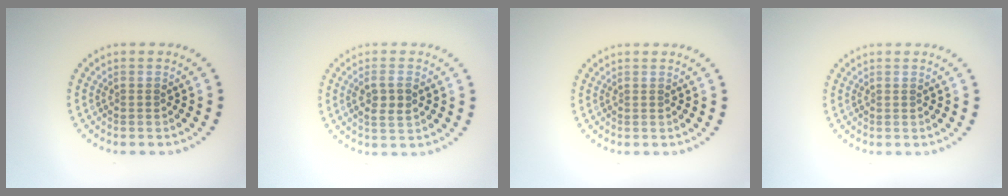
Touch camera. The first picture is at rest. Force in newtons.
{"total": 2.4, "press": 2.3, "slide": 0.5}
{"total": 0.0}
{"total": 0.0}